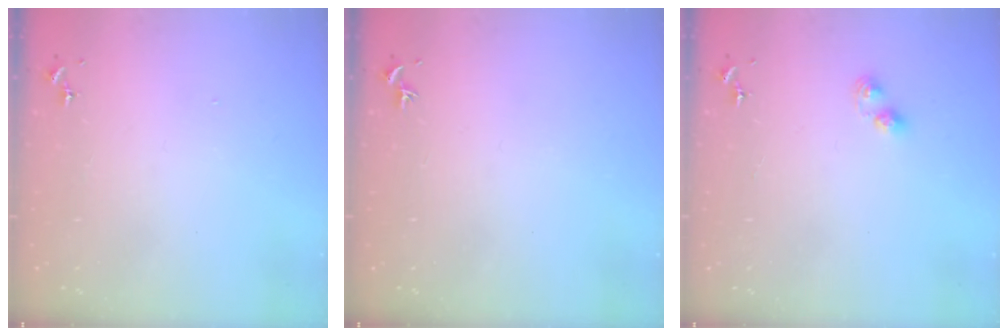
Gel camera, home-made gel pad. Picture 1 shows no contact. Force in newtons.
{"total": 0.0}
{"total": 4.2, "press": 4.2, "slide": 0.5}